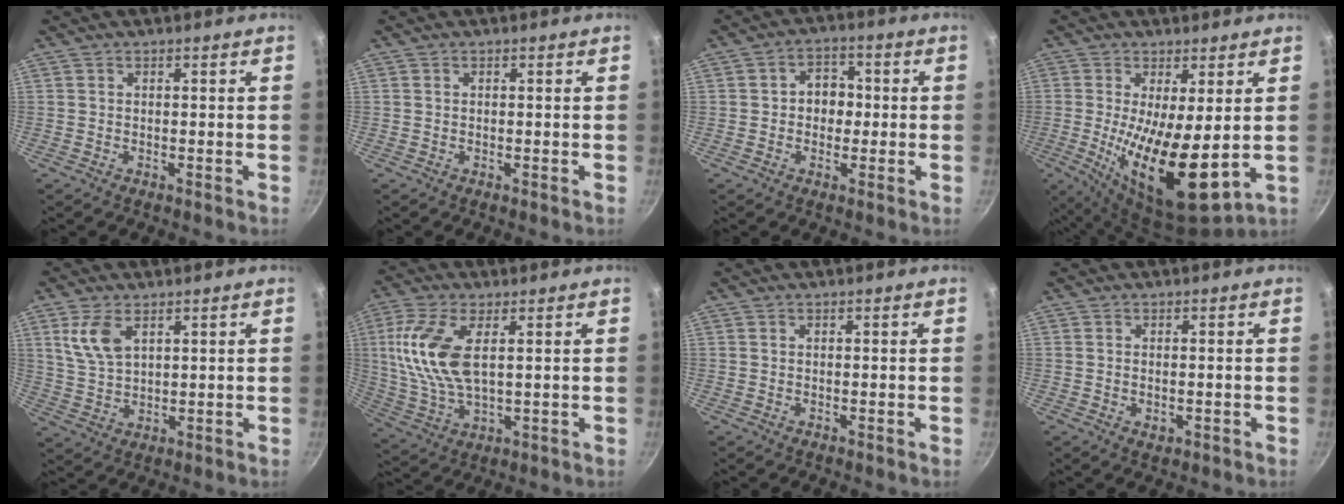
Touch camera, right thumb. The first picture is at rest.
{"total": 0.0}
{"total": 5.7, "force": [-0.2, 4.7, 3.2], "torque": [-0.007, 0.011, -0.008]}
{"total": 15.3, "force": [-0.1, 5.2, 14.4], "torque": [-0.249, -0.031, 0.008]}
{"total": 7.3, "force": [3.3, 4.0, 5.1], "torque": [-0.096, -0.016, 0.071]}
{"total": 13.2, "force": [2.8, 6.2, 11.3], "torque": [-0.232, -0.001, 0.060]}
{"total": 0.0}
{"total": 2.0, "force": [-0.5, 1.3, 1.4], "torque": [-0.022, -0.002, -0.006]}